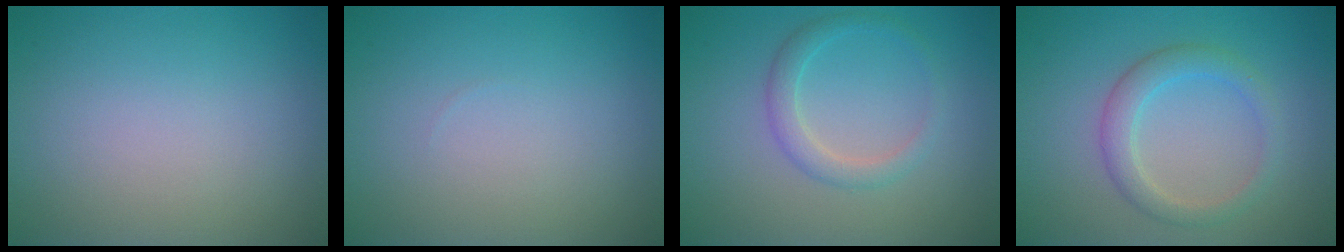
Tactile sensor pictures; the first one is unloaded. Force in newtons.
{"total": 0.0}
{"total": 2.1, "press": 2.1, "slide": 0.1}
{"total": 2.8, "press": 2.8, "slide": 0.1}